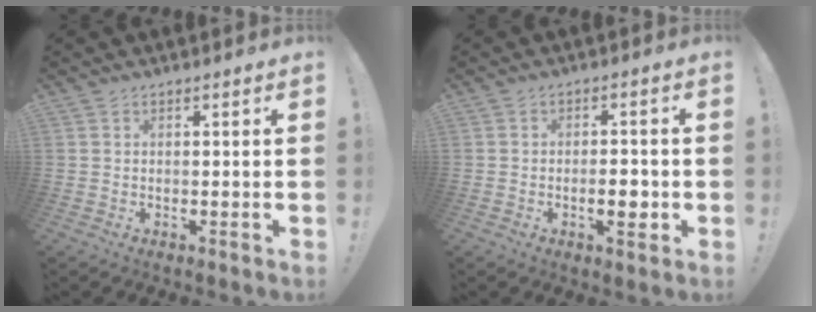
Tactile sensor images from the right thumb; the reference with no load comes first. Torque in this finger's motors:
{"motor_torque": [1.13, 0.82, 1.11, -0.46, 0.01]}